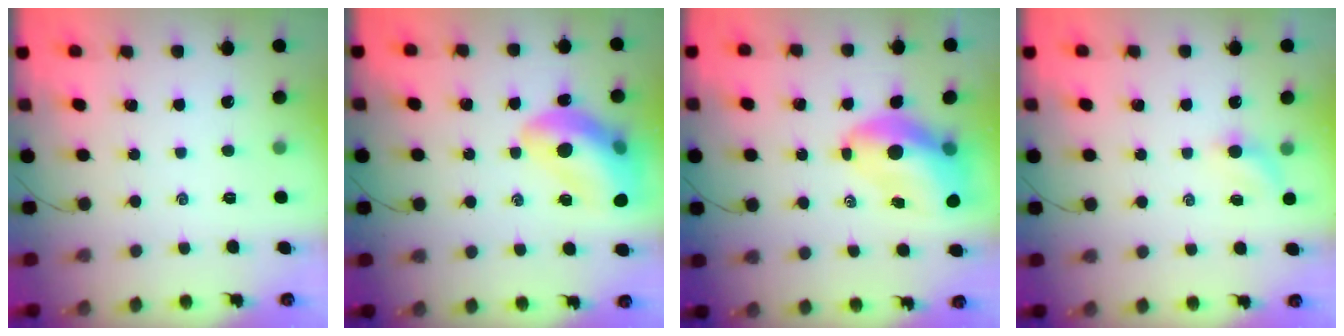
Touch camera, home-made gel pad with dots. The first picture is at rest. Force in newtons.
{"total": 17.5, "press": 17.1, "slide": 3.6}
{"total": 11.7, "press": 11.2, "slide": 3.4}
{"total": 3.5, "press": 3.4, "slide": 0.9}